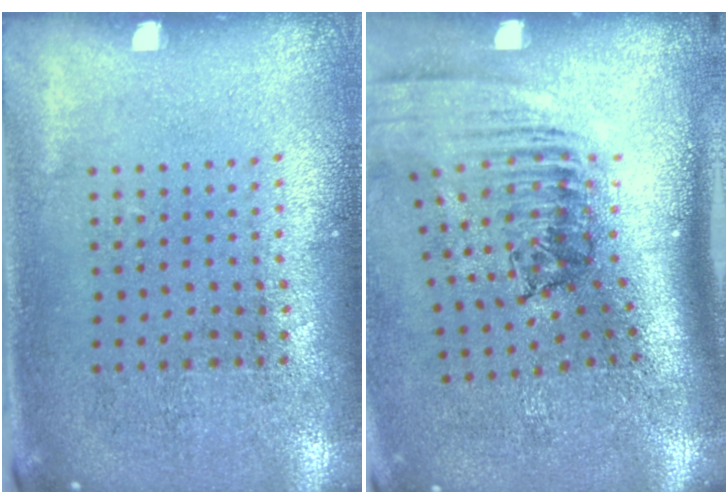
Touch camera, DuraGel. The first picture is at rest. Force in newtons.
{"total": 2.5, "press": 1.8, "slide": 1.7}